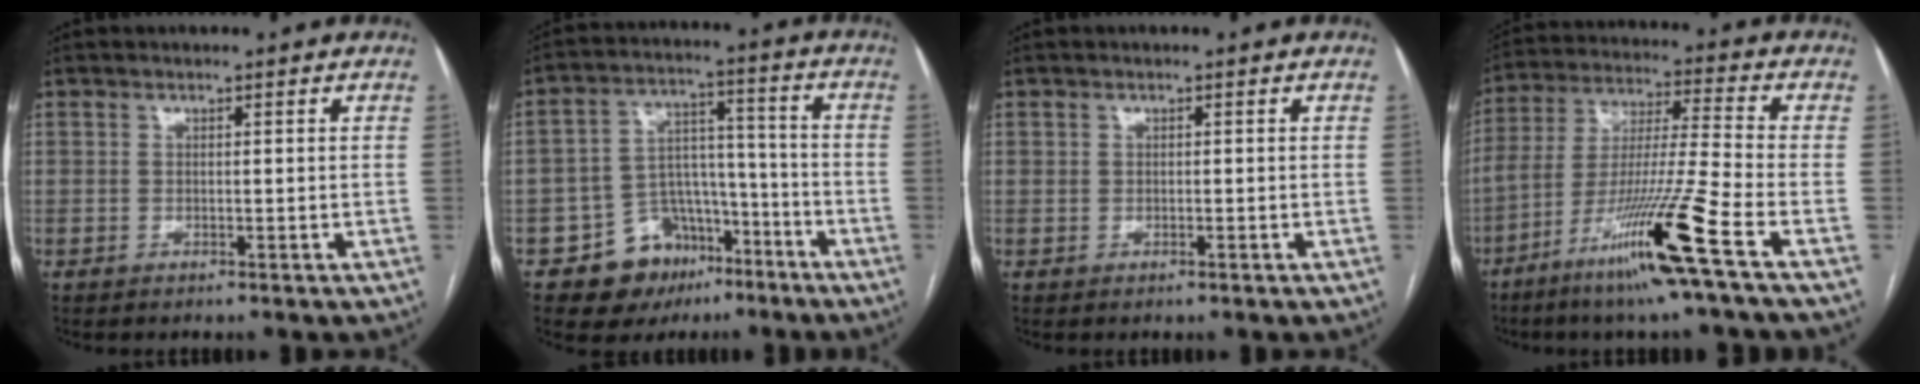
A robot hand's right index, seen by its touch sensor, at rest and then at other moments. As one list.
[{"total": 11.2, "force": [-6.7, 7.8, 4.3], "torque": [-0.057, 0.041, -0.098]}, {"total": 0.6, "force": [0.0, 0.6, 0.3], "torque": [-0.007, 0.001, 0.002]}, {"total": 16.2, "force": [-8.6, -2.0, 13.6], "torque": [-0.273, -0.032, -0.161]}]